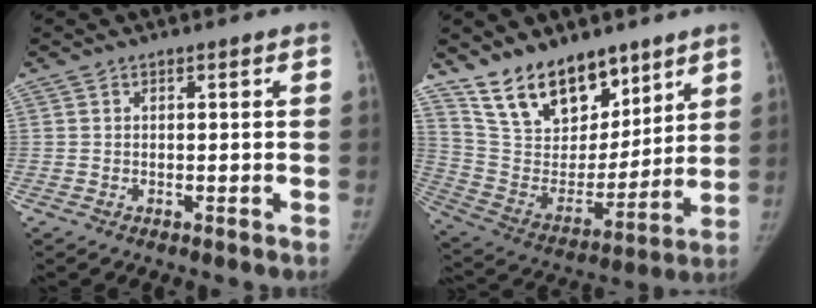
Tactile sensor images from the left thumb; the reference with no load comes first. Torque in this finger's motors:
{"motor_torque": [0.21, 0.22, 1.01, -1.76, 0.09]}